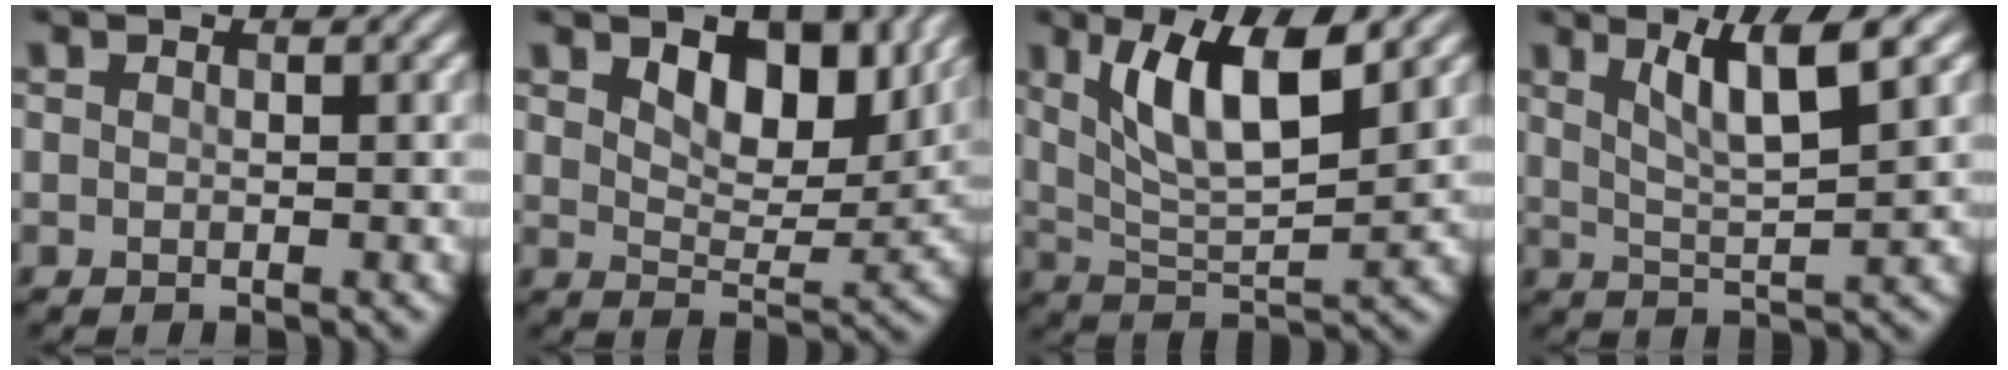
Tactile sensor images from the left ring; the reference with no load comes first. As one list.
[{"total": 6.2, "force": [3.3, 3.2, 4.2], "torque": [-0.070, -0.014, 0.049]}, {"total": 7.6, "force": [3.3, 2.3, 6.4], "torque": [-0.119, -0.004, 0.060]}, {"total": 5.4, "force": [2.7, 0.8, 4.6], "torque": [-0.079, 0.000, 0.048]}]